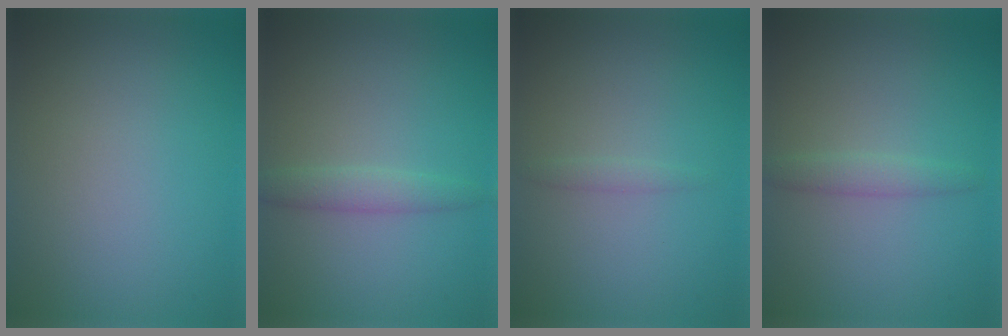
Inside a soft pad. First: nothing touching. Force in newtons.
{"total": 1.8, "press": 1.8, "slide": 0.1}
{"total": 0.7, "press": 0.7, "slide": 0.0}
{"total": 1.5, "press": 1.5, "slide": 0.1}